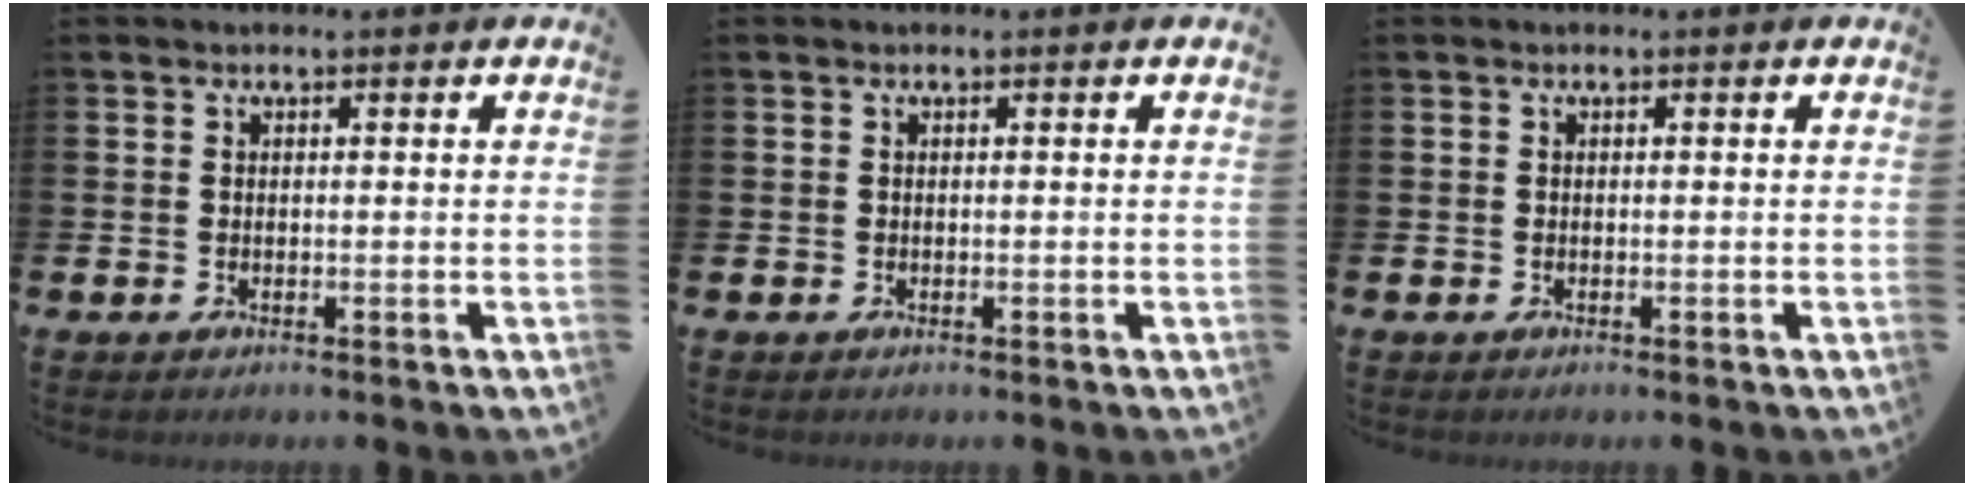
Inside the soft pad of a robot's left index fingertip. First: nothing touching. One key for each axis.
{"total": 0.0}
{"total": 0.0}